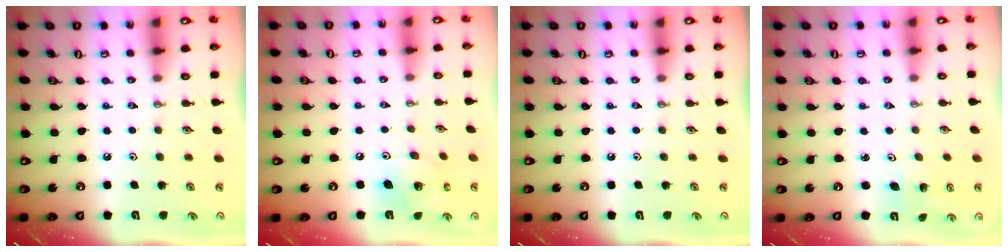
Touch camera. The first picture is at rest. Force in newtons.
{"total": 10.7, "press": 10.6, "slide": 2.0}
{"total": 0.0}
{"total": 1.9, "press": 1.9, "slide": 0.1}